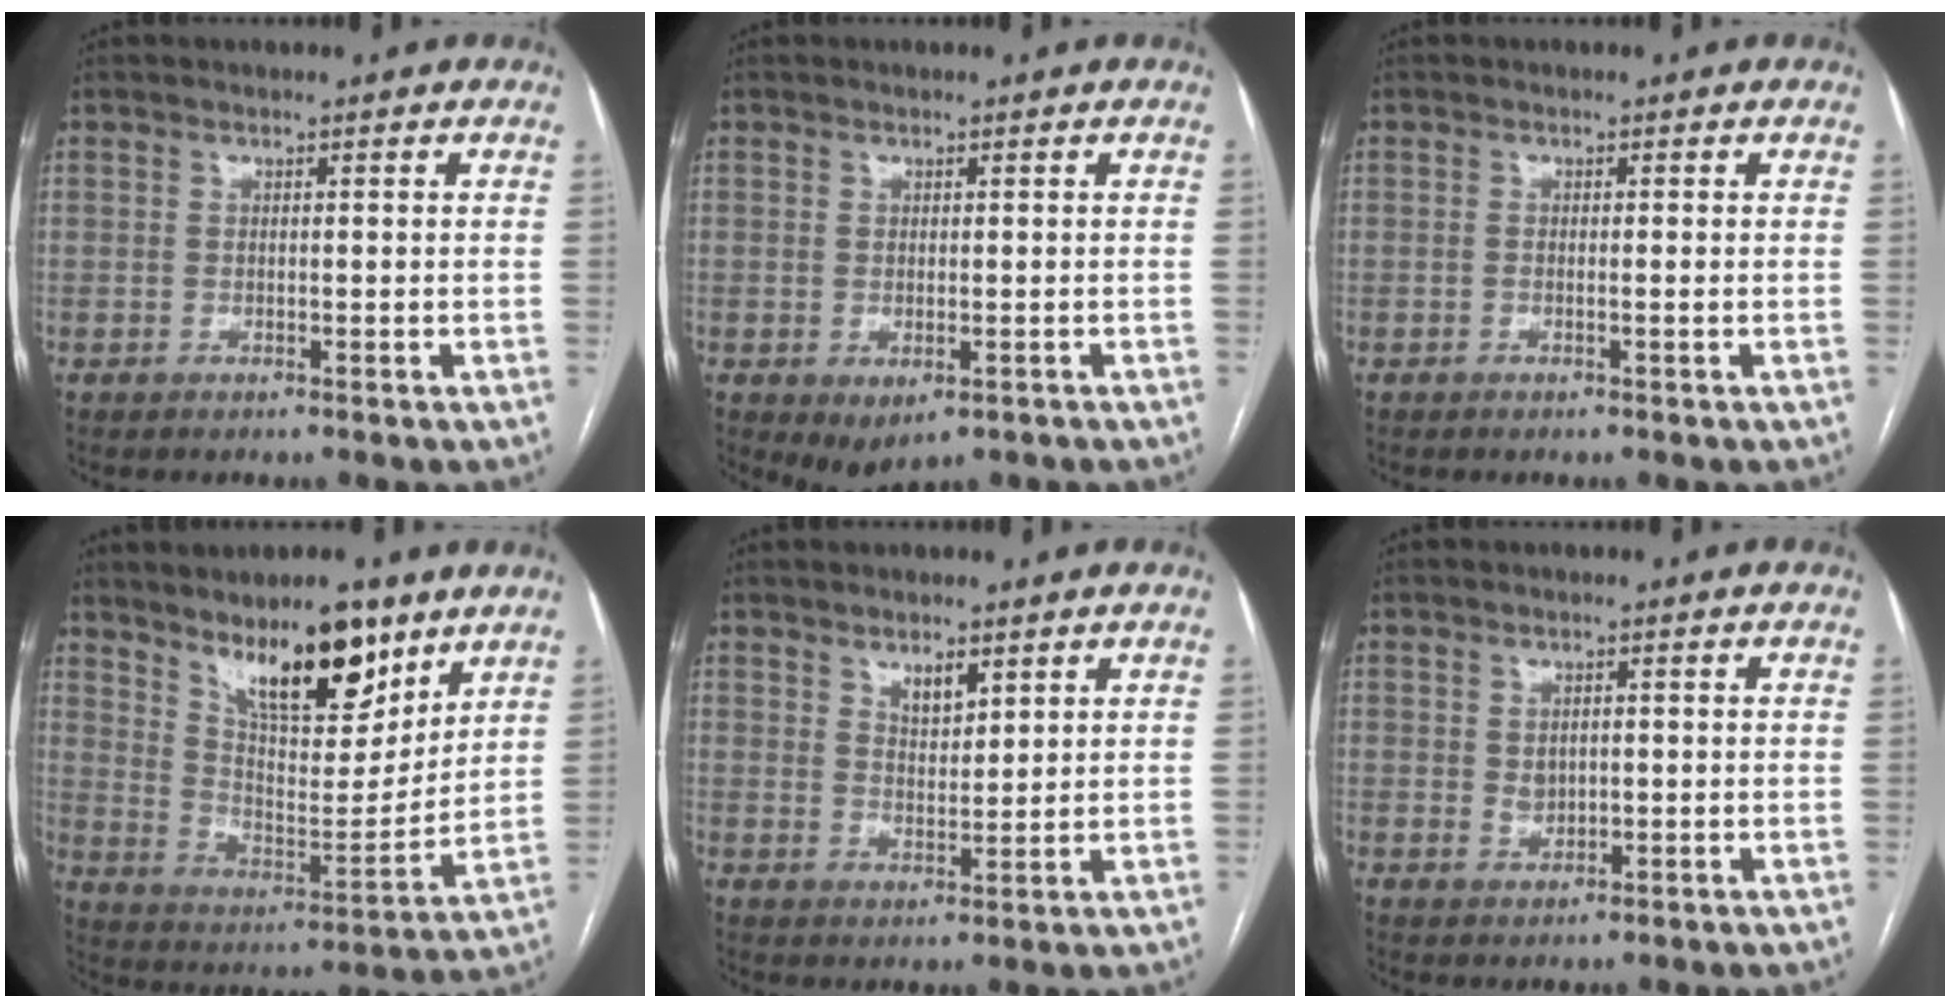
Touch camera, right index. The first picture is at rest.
{"total": 3.5, "force": [-1.6, 1.9, 2.6], "torque": [-0.034, -0.008, -0.009]}
{"total": 0.5, "force": [-0.2, 0.0, 0.5], "torque": [-0.010, 0.000, -0.002]}
{"total": 15.2, "force": [10.4, 4.4, 10.2], "torque": [-0.161, -0.009, 0.186]}
{"total": 3.6, "force": [2.4, 1.4, 2.2], "torque": [-0.040, -0.003, 0.047]}
{"total": 2.3, "force": [0.2, 1.8, 1.4], "torque": [-0.025, -0.002, 0.009]}